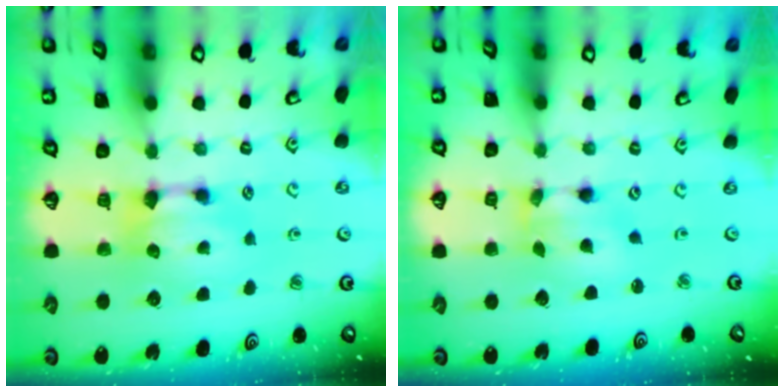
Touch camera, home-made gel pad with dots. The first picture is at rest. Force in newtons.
{"total": 2.1, "press": 1.4, "slide": 1.5}